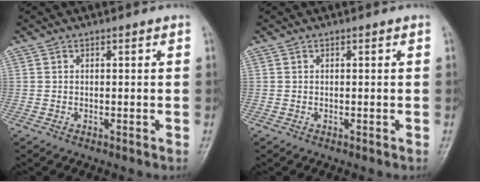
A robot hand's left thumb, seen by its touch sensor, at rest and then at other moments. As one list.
[{"total": 0.0}]